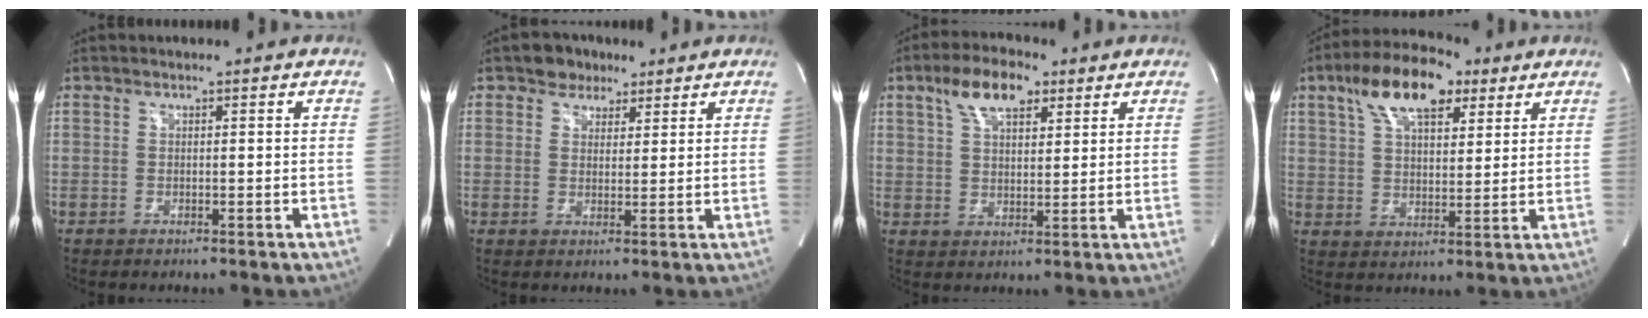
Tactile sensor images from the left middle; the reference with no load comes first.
{"total": 4.2, "force": [2.9, 2.9, 1.0], "torque": [-0.014, 0.009, 0.045]}
{"total": 8.0, "force": [4.6, 3.5, 5.6], "torque": [-0.105, 0.020, 0.083]}
{"total": 12.7, "force": [7.1, 5.4, 9.0], "torque": [-0.164, 0.030, 0.124]}